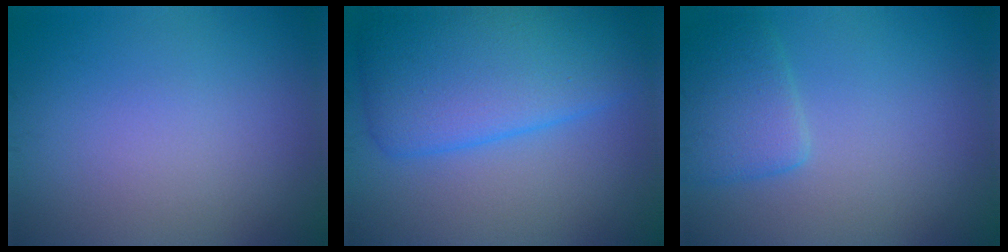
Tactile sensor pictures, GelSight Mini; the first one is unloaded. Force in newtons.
{"total": 8.0, "press": 8.0, "slide": 0.3}
{"total": 3.5, "press": 3.5, "slide": 0.6}